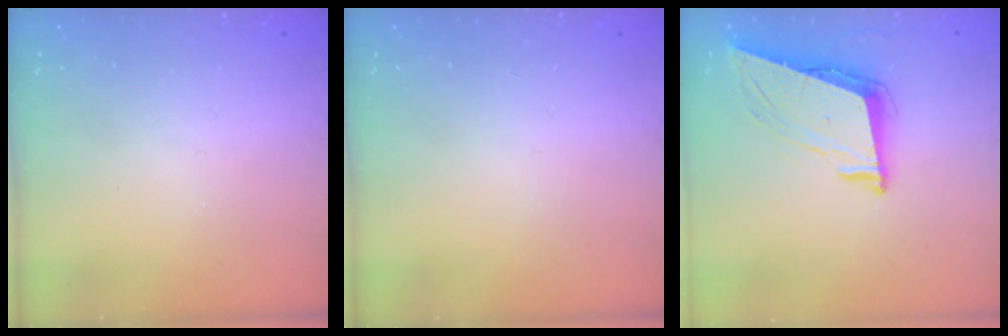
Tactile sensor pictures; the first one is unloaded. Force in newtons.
{"total": 0.0}
{"total": 9.0, "press": 8.6, "slide": 2.9}